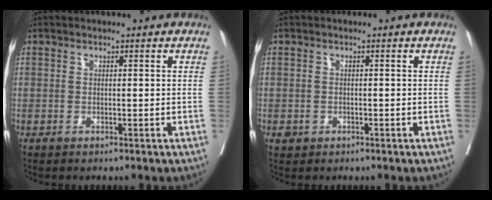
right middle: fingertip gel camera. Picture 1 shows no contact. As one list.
[{"total": 1.3, "force": [-0.5, 1.1, 0.4], "torque": [-0.003, 0.004, -0.004]}]